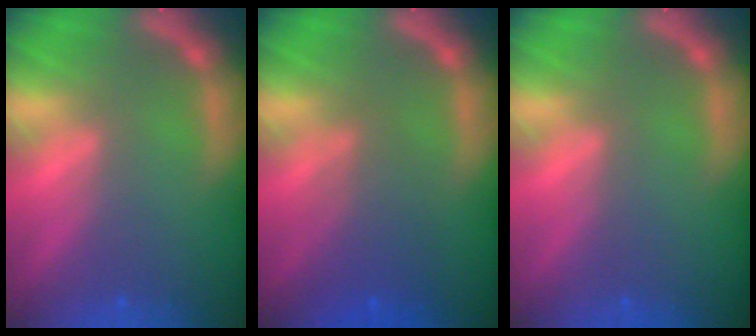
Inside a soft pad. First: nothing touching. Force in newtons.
{"total": 4.1}
{"total": 0.0}